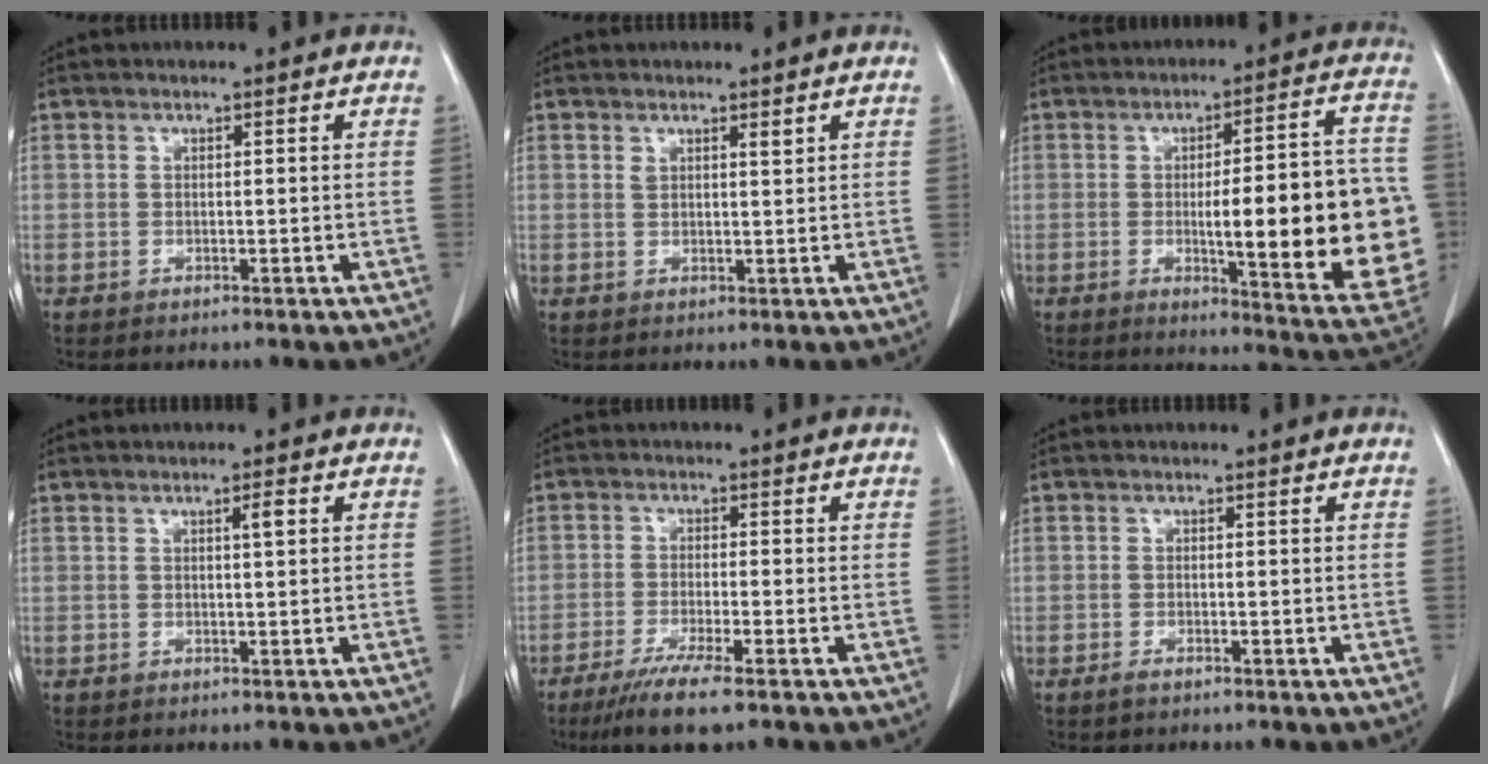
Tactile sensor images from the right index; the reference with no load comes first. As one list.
[{"total": 1.4, "force": [1.0, 0.2, 0.9], "torque": [-0.017, -0.005, 0.019]}, {"total": 21.7, "force": [-2.7, 3.4, 21.2], "torque": [-0.196, 0.017, -0.018]}, {"total": 1.4, "force": [0.5, 0.0, 1.3], "torque": [-0.024, 0.001, 0.008]}, {"total": 6.9, "force": [-4.8, -0.2, 5.0], "torque": [-0.089, -0.019, -0.081]}, {"total": 0.8, "force": [-0.6, 0.1, 0.5], "torque": [-0.012, 0.000, -0.008]}]